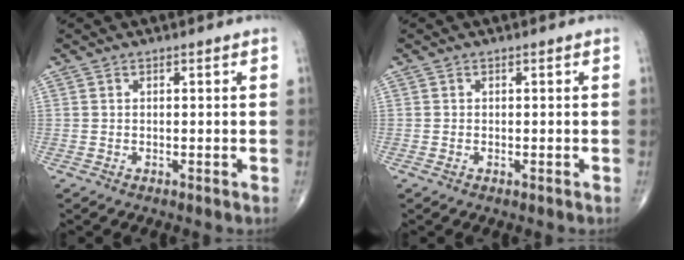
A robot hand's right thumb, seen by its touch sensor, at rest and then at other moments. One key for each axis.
{"total": 0.0}